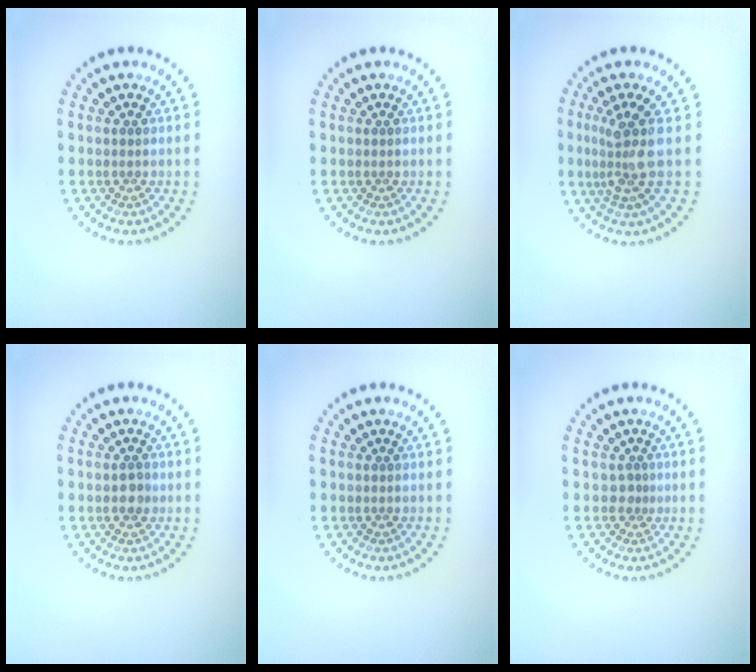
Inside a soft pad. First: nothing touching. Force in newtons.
{"total": 0.0}
{"total": 3.5, "press": 2.6, "slide": 2.4}
{"total": 1.4, "press": 1.4, "slide": 0.1}
{"total": 0.0}
{"total": 0.7, "press": 0.4, "slide": 0.6}